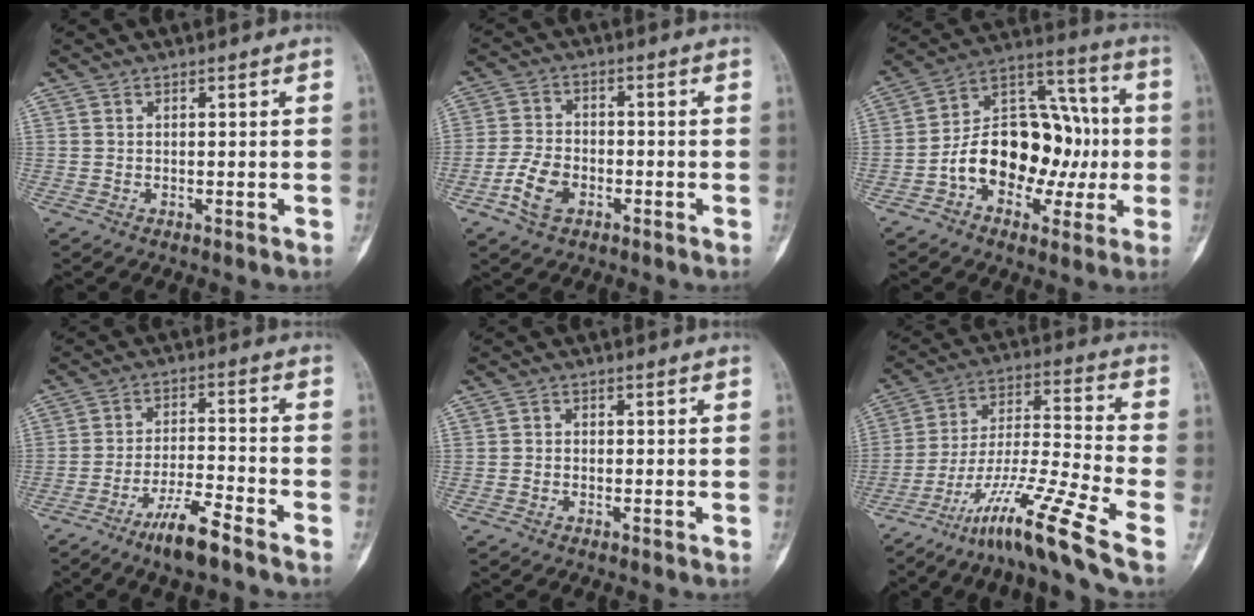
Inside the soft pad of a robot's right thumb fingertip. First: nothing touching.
{"total": 6.9, "force": [-3.1, 4.3, 4.4], "torque": [-0.086, 0.016, -0.063]}
{"total": 19.5, "force": [-3.0, 13.3, 14.0], "torque": [-0.180, 0.055, -0.046]}
{"total": 8.6, "force": [-6.1, 0.9, 6.0], "torque": [-0.118, 0.030, -0.113]}
{"total": 1.0, "force": [-0.3, 0.9, 0.4], "torque": [0.002, 0.004, -0.010]}
{"total": 18.5, "force": [-11.7, 0.3, 14.4], "torque": [-0.299, 0.059, -0.205]}